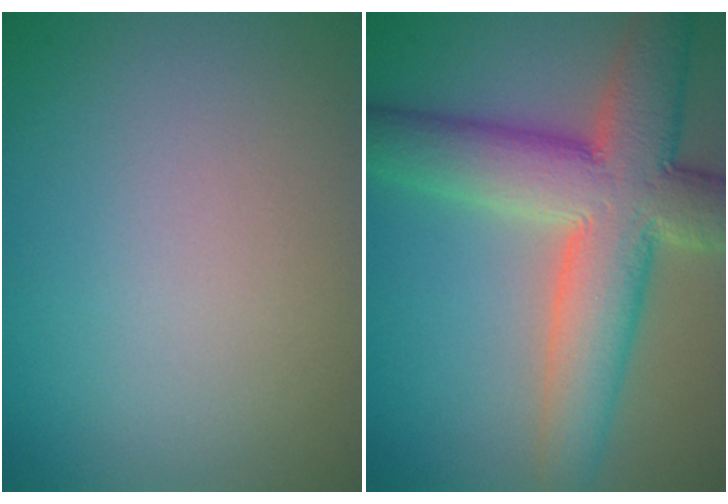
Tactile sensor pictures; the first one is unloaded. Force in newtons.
{"total": 10.6, "press": 10.6, "slide": 0.7}